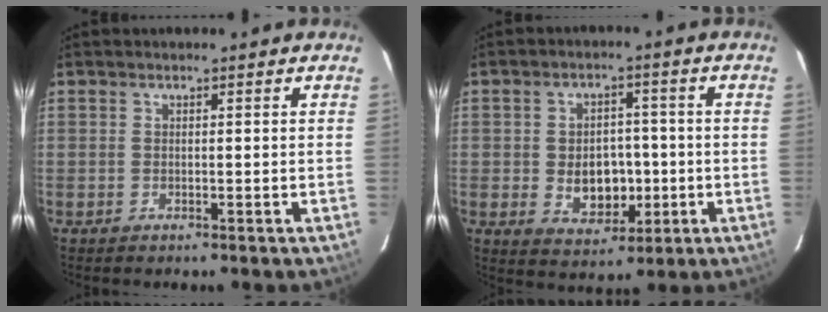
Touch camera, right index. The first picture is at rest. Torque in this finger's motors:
{"motor_torque": [0.26, -0.10, 0.18, 0.04]}